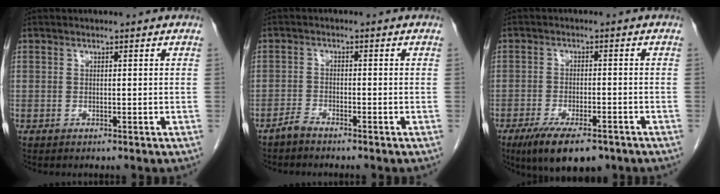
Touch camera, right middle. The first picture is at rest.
{"total": 1.8, "force": [-1.7, 0.1, 0.4], "torque": [-0.010, -0.002, -0.034]}
{"total": 10.0, "force": [-7.0, 3.0, 6.5], "torque": [-0.106, -0.015, -0.108]}